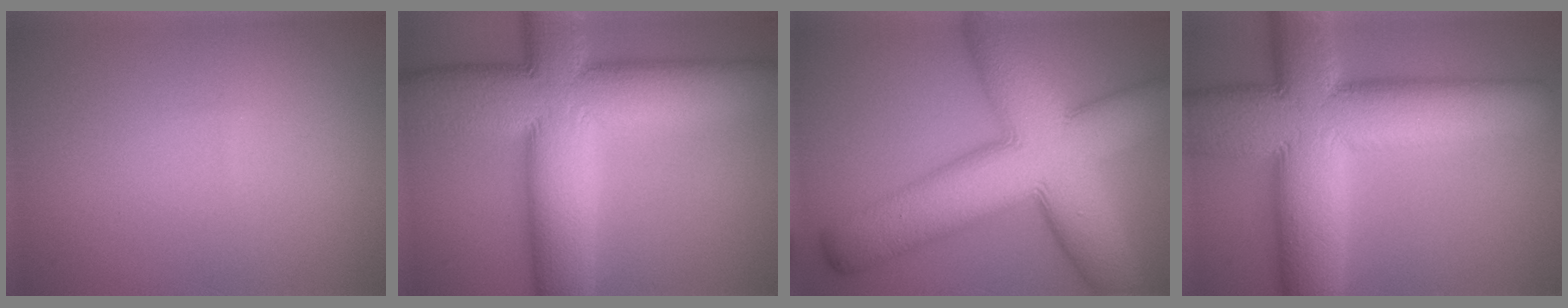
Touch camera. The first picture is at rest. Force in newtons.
{"total": 15.0, "press": 15.0, "slide": 1.0}
{"total": 14.8, "press": 14.8, "slide": 0.5}
{"total": 15.7, "press": 15.7, "slide": 1.1}